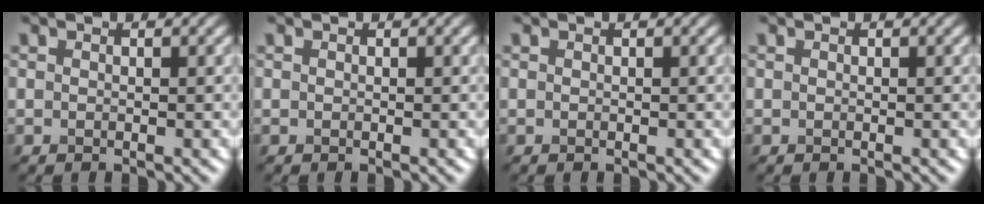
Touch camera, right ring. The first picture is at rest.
{"total": 0.0}
{"total": 0.0}
{"total": 0.0}